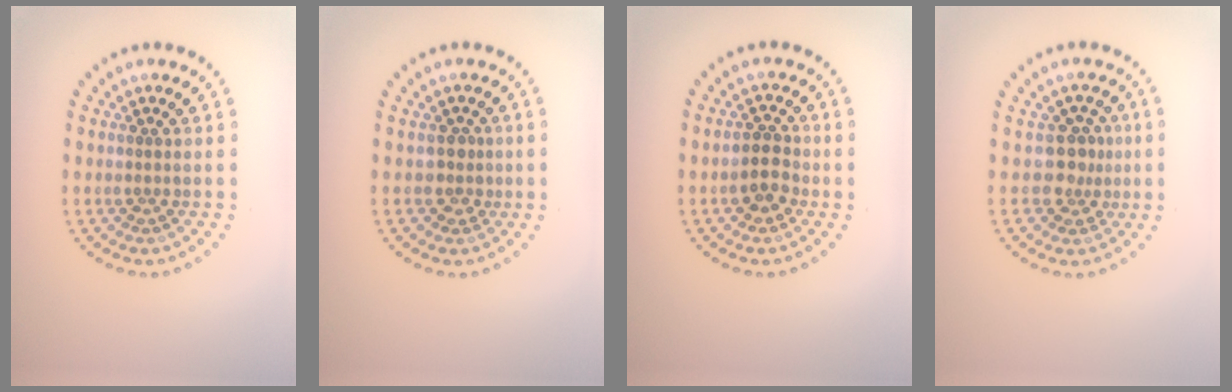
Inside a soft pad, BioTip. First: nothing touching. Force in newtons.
{"total": 1.6, "press": 1.3, "slide": 0.9}
{"total": 2.4, "press": 2.3, "slide": 0.7}
{"total": 2.4, "press": 2.0, "slide": 1.4}